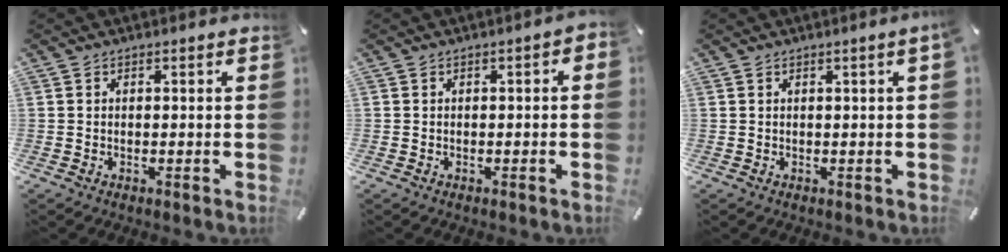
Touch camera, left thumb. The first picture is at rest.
{"total": 1.4, "force": [-0.8, 0.6, 1.0], "torque": [-0.017, 0.004, -0.016]}
{"total": 1.2, "force": [0.3, -0.1, 1.2], "torque": [-0.021, -0.002, 0.005]}